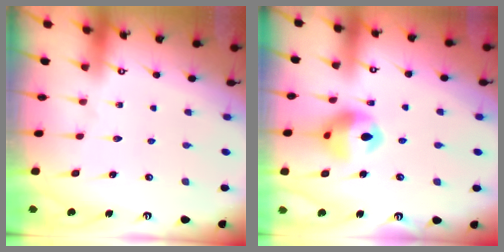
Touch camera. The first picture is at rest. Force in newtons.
{"total": 12.7, "press": 12.6, "slide": 1.3}